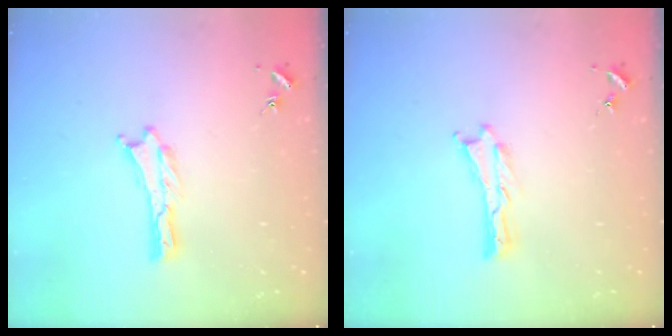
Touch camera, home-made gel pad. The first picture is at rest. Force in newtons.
{"total": 0.0}